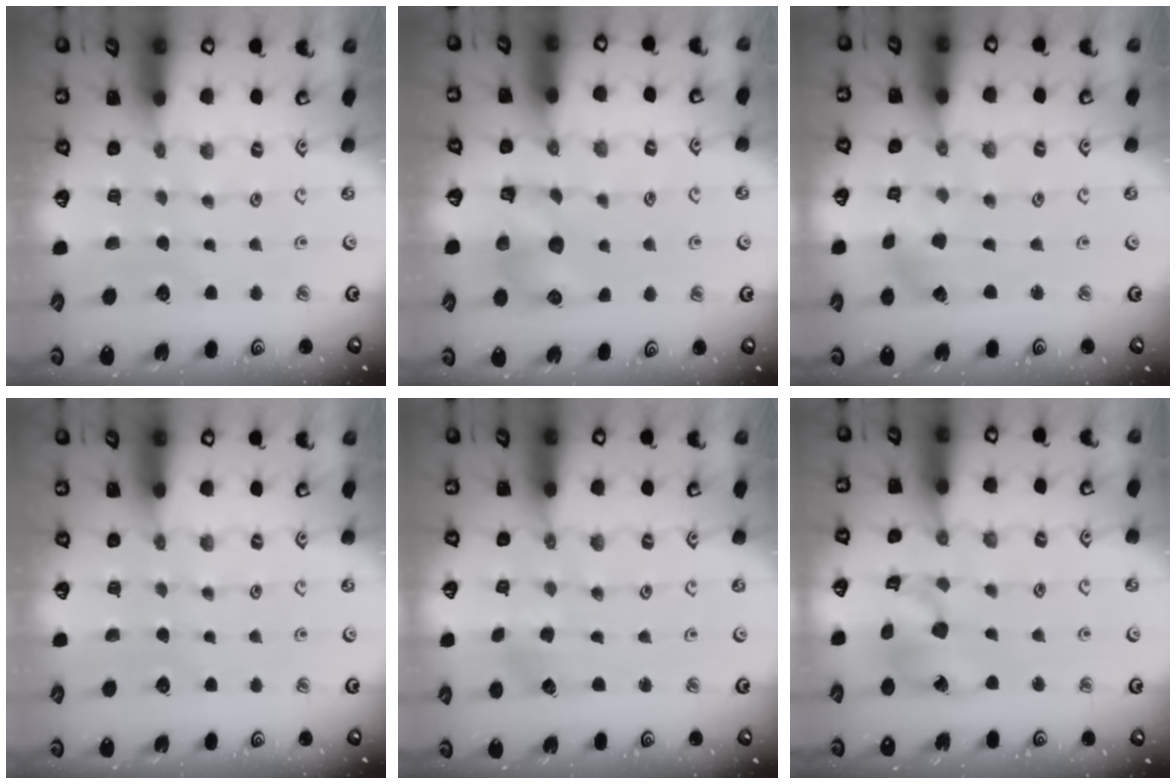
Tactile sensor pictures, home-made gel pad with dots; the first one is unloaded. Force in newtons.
{"total": 6.7, "press": 6.7, "slide": 0.3}
{"total": 1.8, "press": 1.8, "slide": 0.3}
{"total": 0.0}
{"total": 2.6, "press": 2.6, "slide": 0.6}
{"total": 13.1, "press": 12.9, "slide": 1.9}